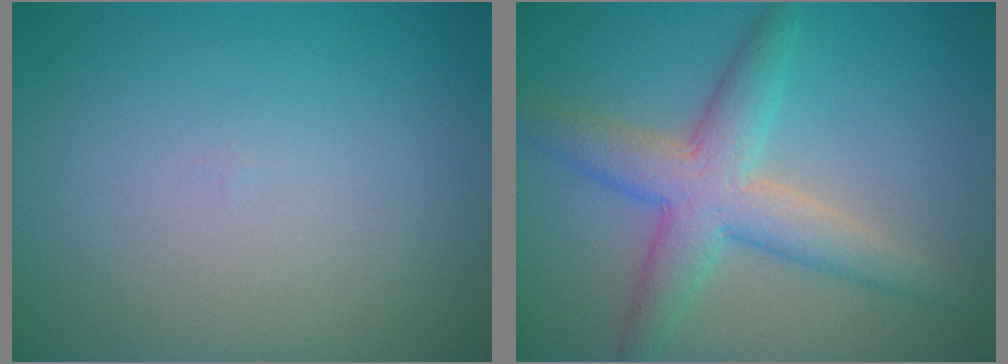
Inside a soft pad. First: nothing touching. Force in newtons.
{"total": 5.5, "press": 5.5, "slide": 0.2}